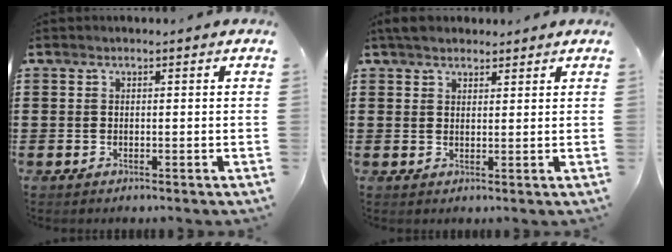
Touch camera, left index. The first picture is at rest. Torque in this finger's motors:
{"motor_torque": [0.05, 0.26, 0.02, 0.02]}